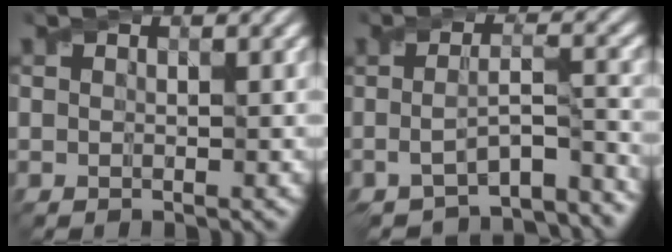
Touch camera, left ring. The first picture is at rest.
{"total": 6.5, "force": [-4.6, 1.5, 4.3], "torque": [-0.069, -0.010, -0.065]}